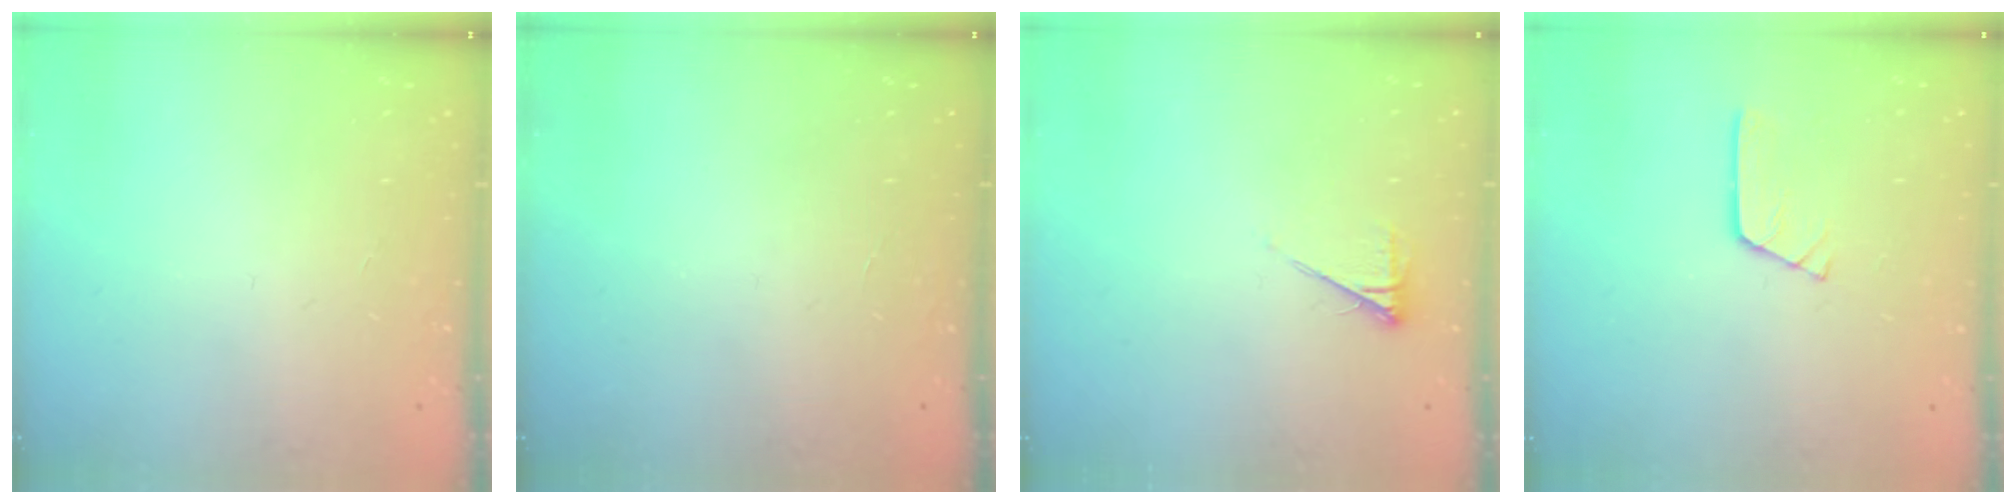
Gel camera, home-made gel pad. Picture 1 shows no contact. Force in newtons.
{"total": 0.0}
{"total": 3.9, "press": 3.9, "slide": 0.5}
{"total": 3.0, "press": 3.0, "slide": 0.4}